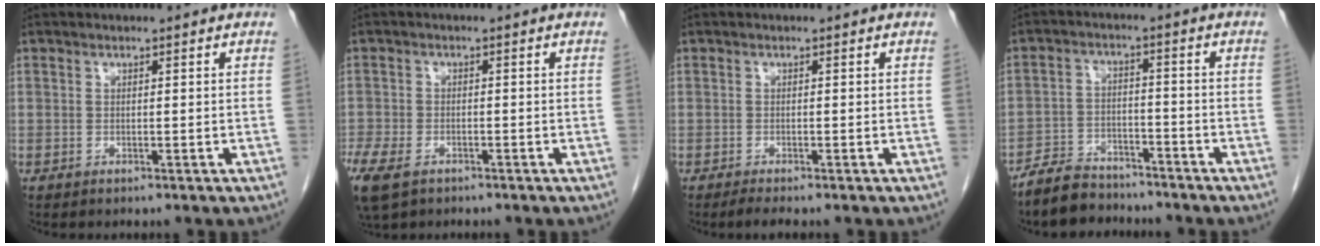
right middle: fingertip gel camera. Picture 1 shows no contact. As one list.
[{"total": 11.4, "force": [-6.7, 6.7, 6.4], "torque": [-0.182, -0.015, -0.107]}, {"total": 1.8, "force": [-1.5, -0.2, 1.0], "torque": [-0.021, -0.006, -0.027]}, {"total": 7.1, "force": [-6.3, 2.9, 1.2], "torque": [-0.029, -0.001, -0.112]}]